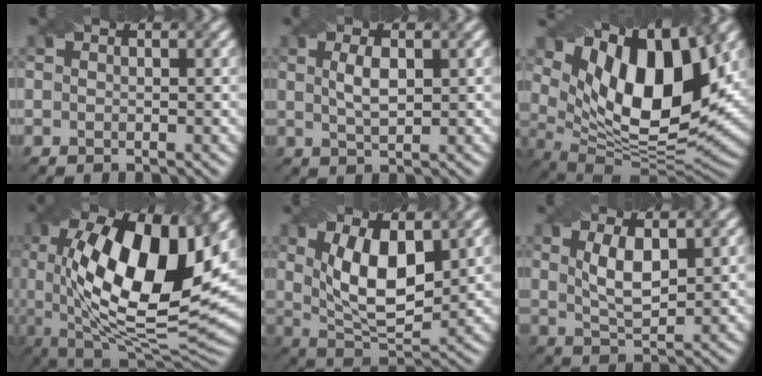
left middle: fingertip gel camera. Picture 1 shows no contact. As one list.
[{"total": 2.4, "force": [0.6, 0.9, 2.1], "torque": [-0.046, 0.001, 0.014]}, {"total": 14.5, "force": [5.5, 6.5, 11.6], "torque": [-0.191, 0.004, 0.094]}, {"total": 16.1, "force": [3.2, 6.4, 14.4], "torque": [-0.237, -0.007, 0.047]}, {"total": 7.8, "force": [1.8, 3.4, 6.7], "torque": [-0.129, -0.003, 0.034]}, {"total": 3.8, "force": [1.2, 1.4, 3.3], "torque": [-0.072, -0.002, 0.026]}]